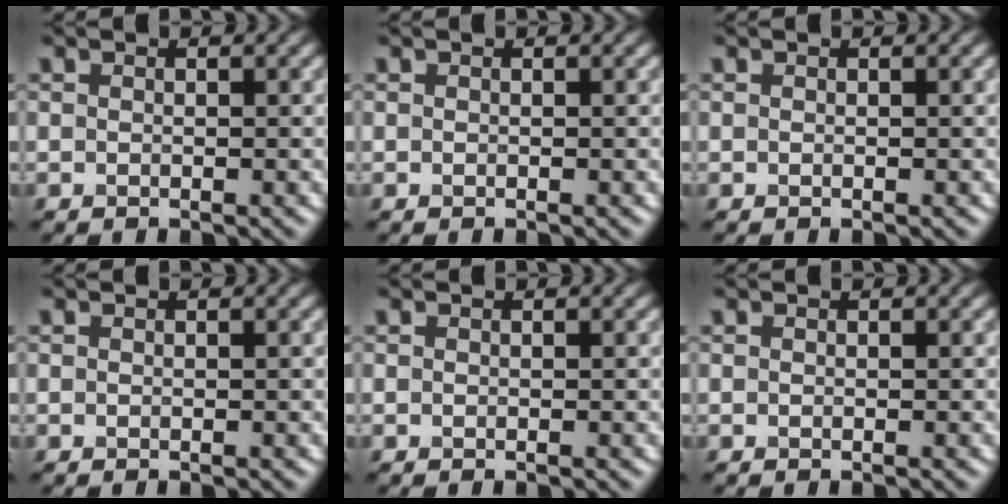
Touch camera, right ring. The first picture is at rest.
{"total": 0.0}
{"total": 0.0}
{"total": 0.0}
{"total": 0.0}
{"total": 0.0}